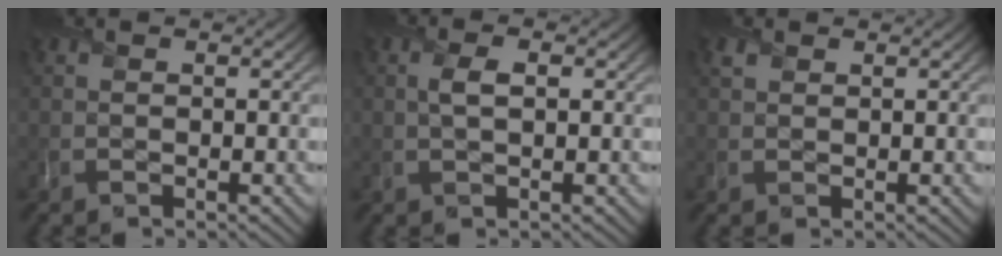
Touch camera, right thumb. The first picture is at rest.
{"total": 2.0, "force": [0.4, 0.8, 1.8], "torque": [-0.038, 0.004, 0.005]}
{"total": 0.8, "force": [0.7, 0.5, 0.1], "torque": [-0.006, 0.000, 0.015]}